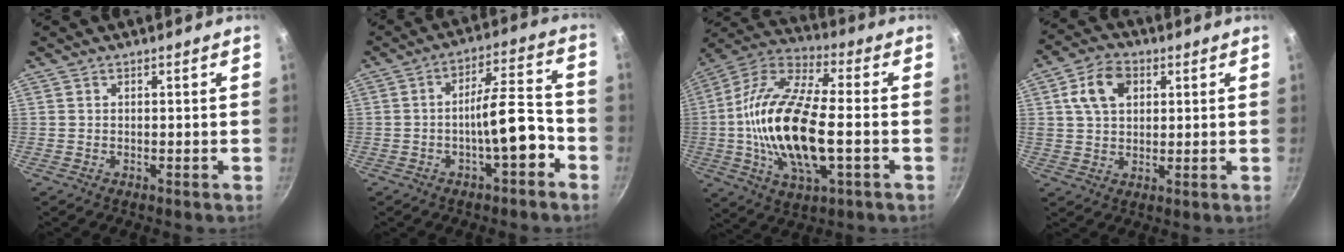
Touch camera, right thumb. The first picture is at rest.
{"total": 9.7, "force": [-3.8, 2.9, 8.5], "torque": [-0.112, 0.052, -0.056]}
{"total": 21.8, "force": [-2.6, 9.1, 19.6], "torque": [-0.384, 0.022, -0.062]}
{"total": 8.8, "force": [2.7, 6.2, 5.6], "torque": [-0.086, 0.006, 0.040]}